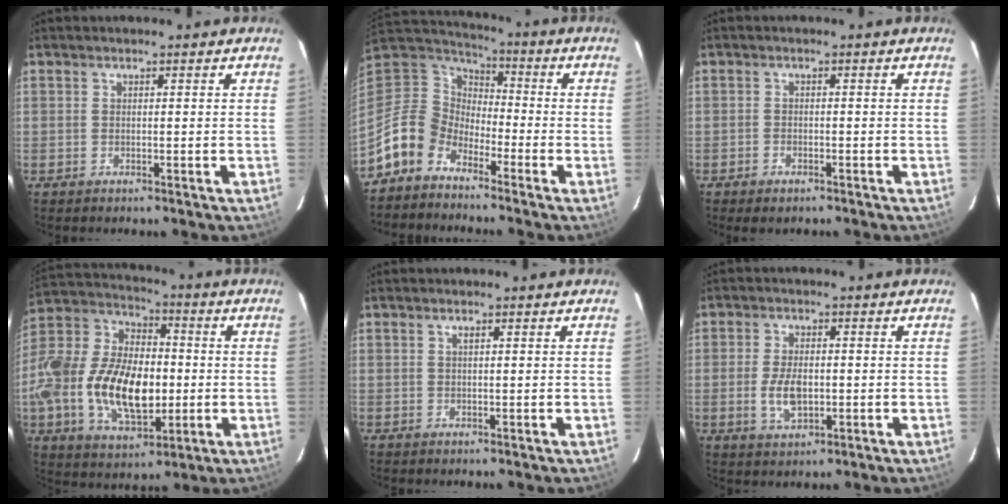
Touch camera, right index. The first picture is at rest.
{"total": 10.2, "force": [-7.0, 6.6, 3.2], "torque": [-0.081, 0.024, -0.148]}
{"total": 1.5, "force": [-0.9, 0.9, 1.0], "torque": [-0.025, -0.002, -0.015]}
{"total": 25.4, "force": [-4.6, 15.0, 20.0], "torque": [-0.430, 0.001, -0.073]}
{"total": 0.6, "force": [0.3, 0.2, 0.5], "torque": [-0.009, 0.004, 0.004]}
{"total": 6.2, "force": [-1.0, 3.4, 5.1], "torque": [-0.104, -0.004, -0.014]}